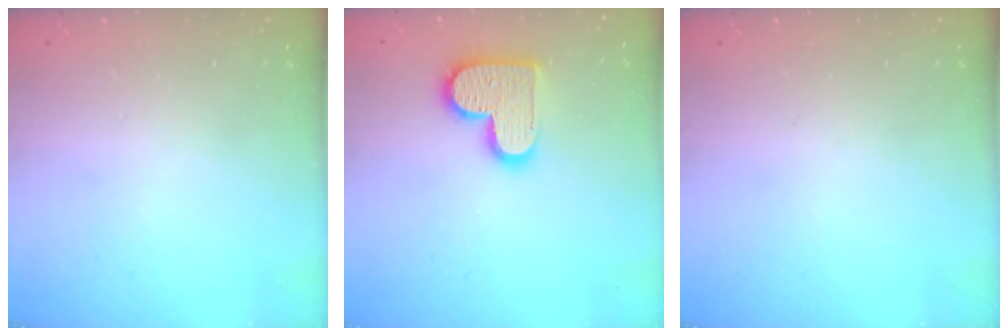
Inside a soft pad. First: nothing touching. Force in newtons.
{"total": 14.2, "press": 14.2, "slide": 1.1}
{"total": 0.0}